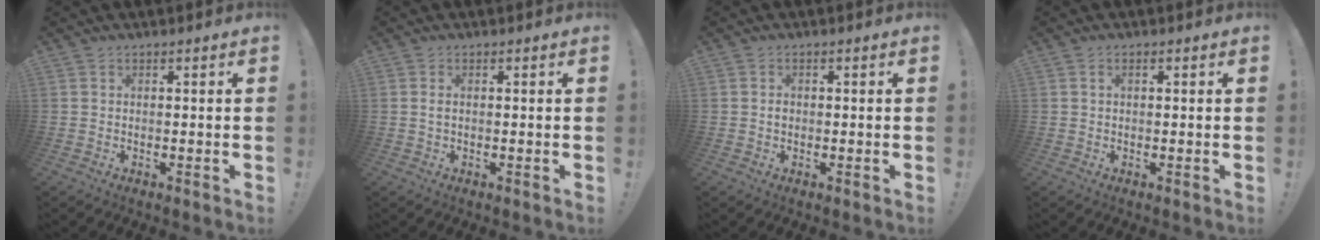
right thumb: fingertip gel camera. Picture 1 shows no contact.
{"total": 1.1, "force": [0.2, 0.4, 1.0], "torque": [-0.021, 0.003, 0.003]}
{"total": 0.9, "force": [-0.2, 0.7, 0.4], "torque": [0.000, 0.000, -0.005]}
{"total": 1.1, "force": [0.4, 0.6, 0.9], "torque": [-0.011, 0.000, 0.006]}